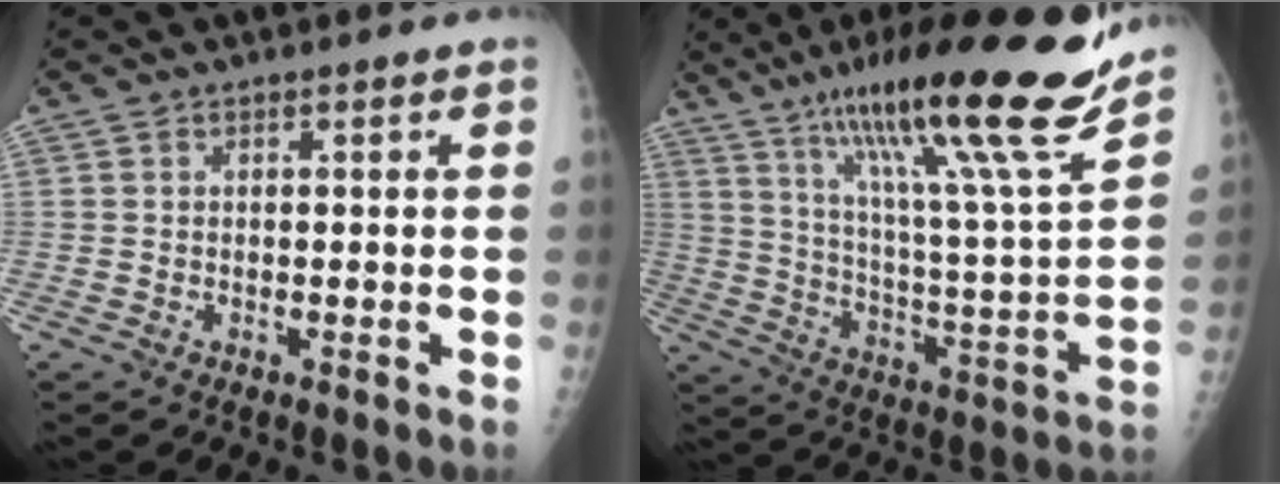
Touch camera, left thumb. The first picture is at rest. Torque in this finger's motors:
{"motor_torque": [1.27, -0.13, 1.39, -1.37, 0.15]}